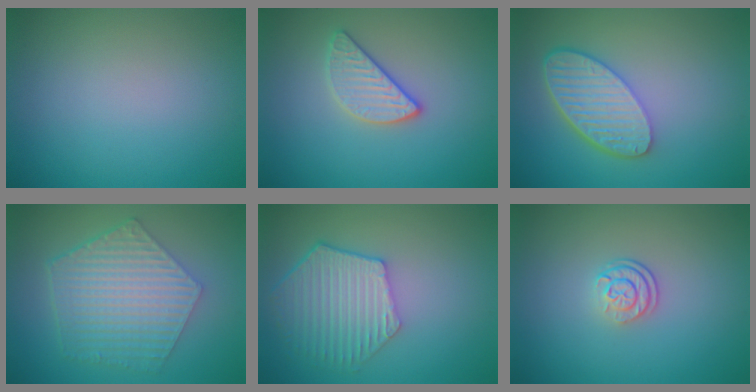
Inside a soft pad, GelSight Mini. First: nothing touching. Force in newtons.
{"total": 2.6, "press": 2.5, "slide": 0.7}
{"total": 6.1, "press": 4.7, "slide": 3.9}
{"total": 6.6, "press": 4.7, "slide": 4.6}
{"total": 5.8, "press": 4.7, "slide": 3.4}
{"total": 2.4, "press": 1.7, "slide": 1.7}